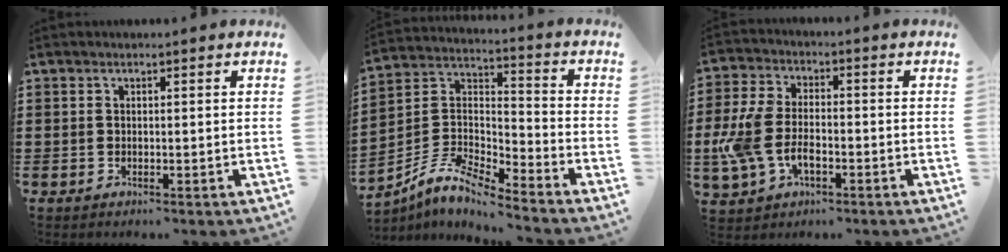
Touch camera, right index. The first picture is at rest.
{"total": 7.5, "force": [-6.7, 1.2, 2.9], "torque": [-0.087, -0.009, -0.143]}
{"total": 7.6, "force": [-2.4, 4.5, 5.6], "torque": [-0.153, -0.004, -0.056]}